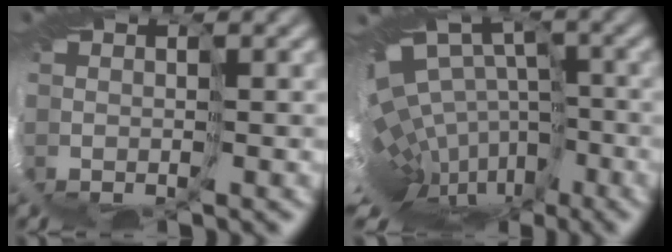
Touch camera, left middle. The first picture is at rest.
{"total": 11.1, "force": [-4.6, 7.0, 7.3], "torque": [-0.122, 0.005, -0.043]}